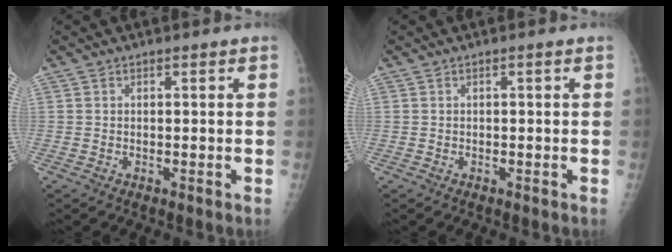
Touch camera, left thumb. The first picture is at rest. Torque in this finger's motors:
{"motor_torque": [-0.11, 0.12, -0.04, 0.00, 0.00]}